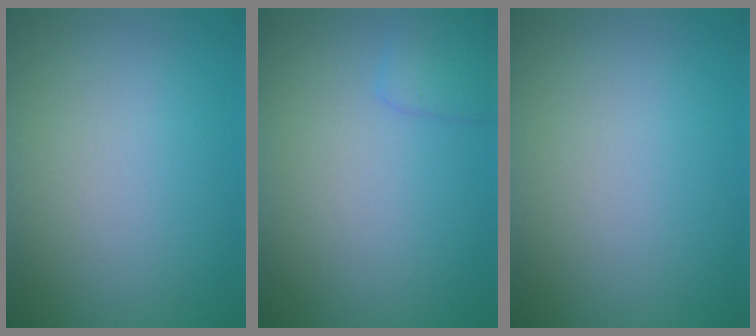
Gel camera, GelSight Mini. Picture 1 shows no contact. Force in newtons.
{"total": 1.6, "press": 1.6, "slide": 0.1}
{"total": 0.0}